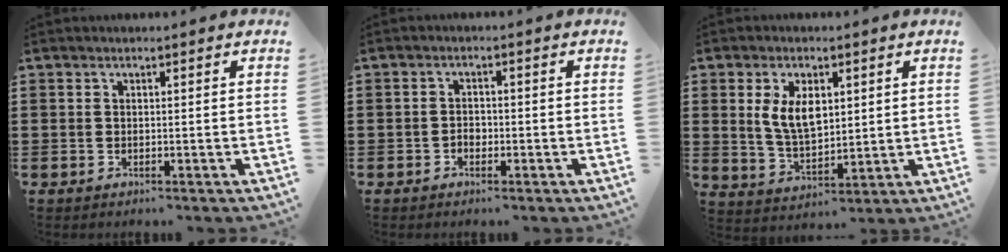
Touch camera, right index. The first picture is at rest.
{"total": 1.6, "force": [-0.7, 1.1, 0.9], "torque": [-0.019, 0.001, -0.015]}
{"total": 7.0, "force": [1.9, 3.8, 5.5], "torque": [-0.118, 0.004, 0.030]}